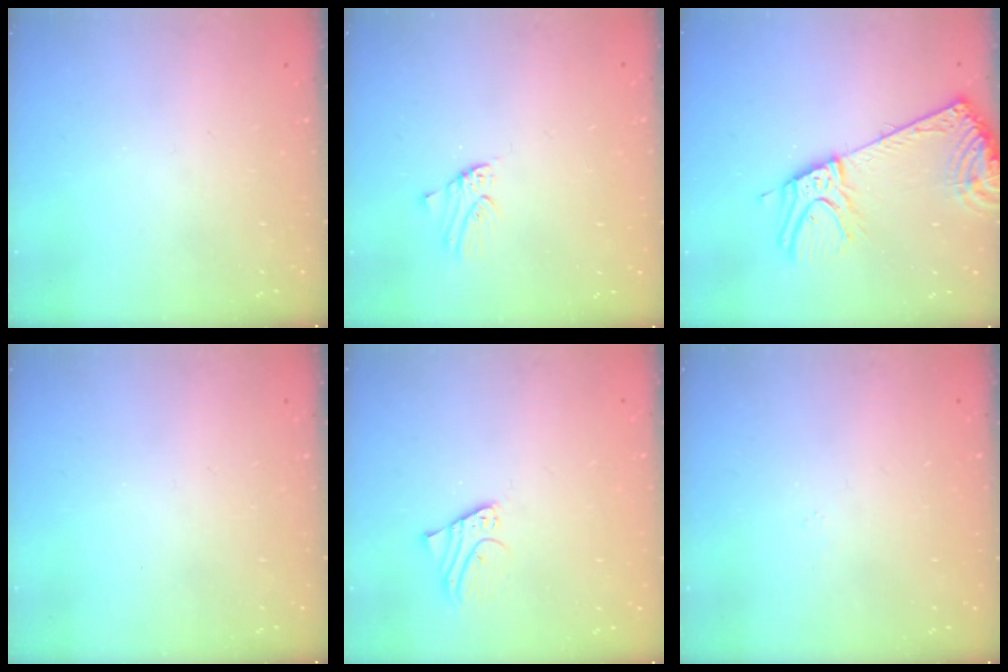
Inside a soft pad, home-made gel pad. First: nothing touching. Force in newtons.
{"total": 0.0}
{"total": 14.6, "press": 14.1, "slide": 3.5}
{"total": 0.0}
{"total": 1.7, "press": 1.6, "slide": 0.1}
{"total": 3.0, "press": 3.0, "slide": 0.1}